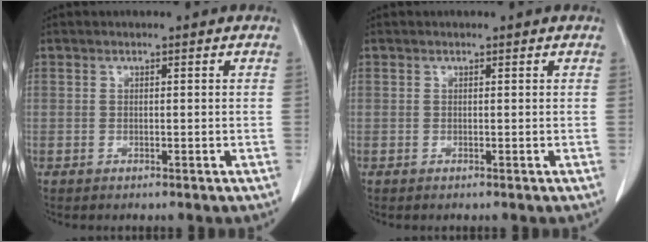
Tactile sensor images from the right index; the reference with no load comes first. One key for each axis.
{"total": 0.0}